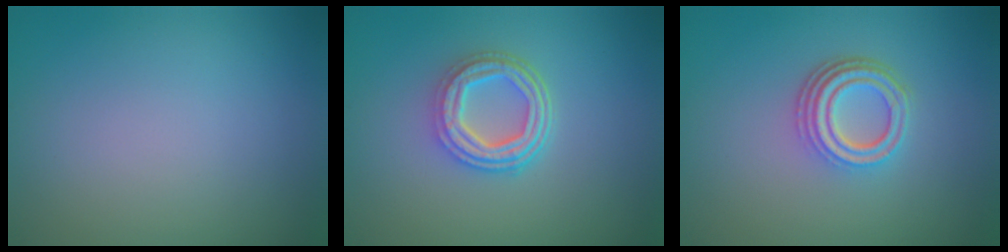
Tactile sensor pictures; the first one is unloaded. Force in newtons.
{"total": 4.6, "press": 3.5, "slide": 3.1}
{"total": 4.2, "press": 3.1, "slide": 2.7}